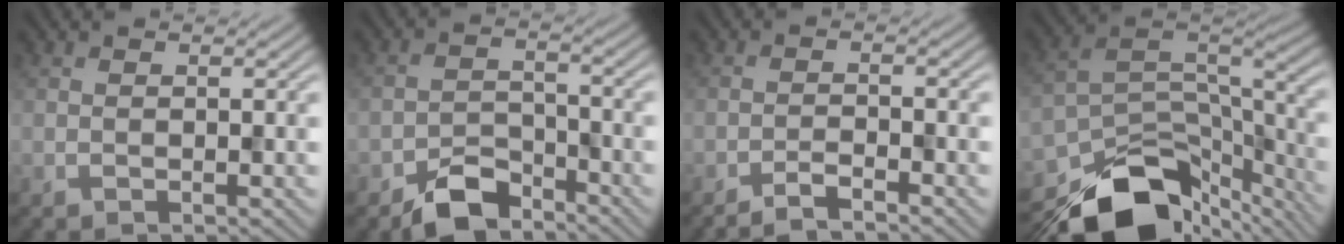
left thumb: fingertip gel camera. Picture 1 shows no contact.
{"total": 6.0, "force": [-4.7, 2.8, 2.6], "torque": [-0.042, -0.002, -0.097]}
{"total": 2.8, "force": [-2.4, 0.2, 1.3], "torque": [-0.023, 0.005, -0.049]}
{"total": 15.2, "force": [-11.0, 6.9, 7.8], "torque": [-0.169, -0.022, -0.167]}